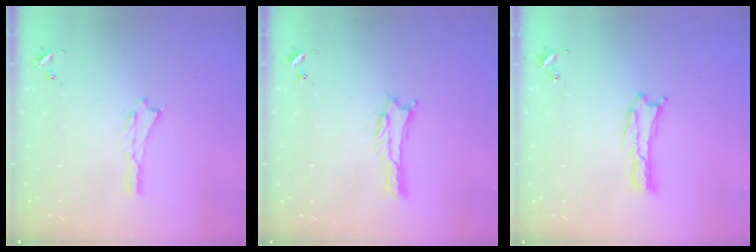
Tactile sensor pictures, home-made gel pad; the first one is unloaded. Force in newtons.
{"total": 0.9, "press": 0.9, "slide": 0.1}
{"total": 0.6, "press": 0.5, "slide": 0.2}